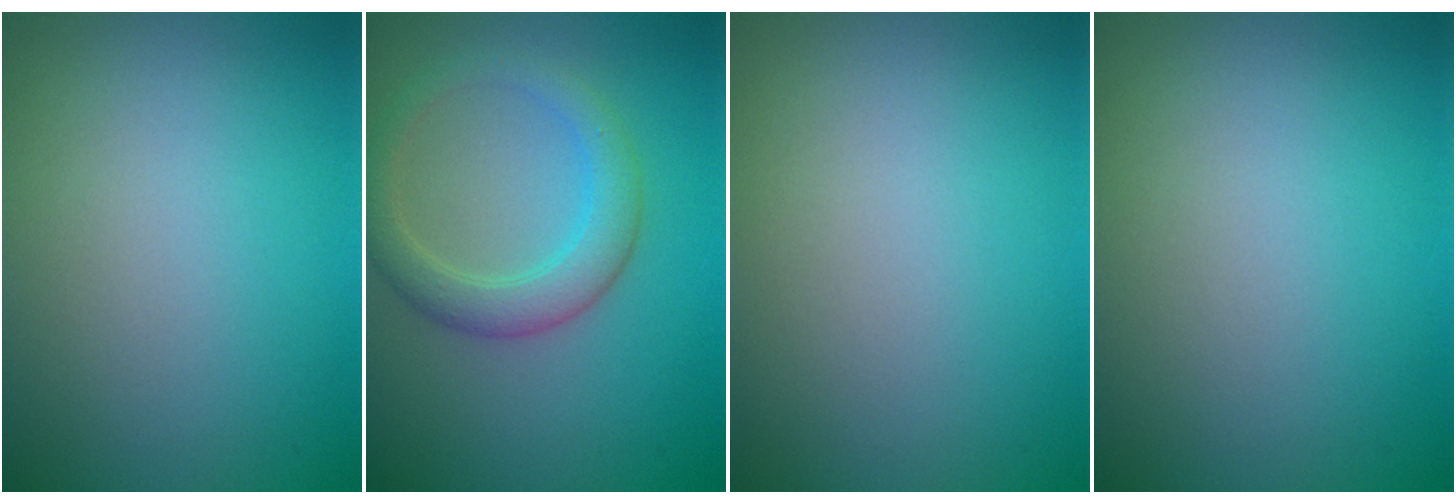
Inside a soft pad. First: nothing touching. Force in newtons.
{"total": 3.4, "press": 3.4, "slide": 0.1}
{"total": 0.0}
{"total": 0.0}